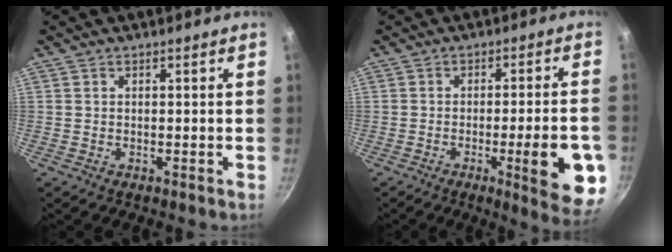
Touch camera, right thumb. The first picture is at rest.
{"total": 13.3, "force": [-4.2, 2.5, 12.4], "torque": [-0.144, 0.012, -0.051]}